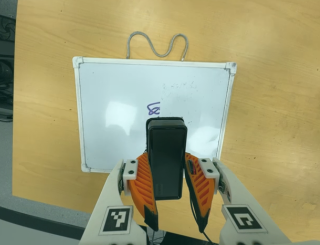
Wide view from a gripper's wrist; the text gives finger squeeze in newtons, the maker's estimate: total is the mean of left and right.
{"total": 6.6, "left": 5.5, "right": 7.6}